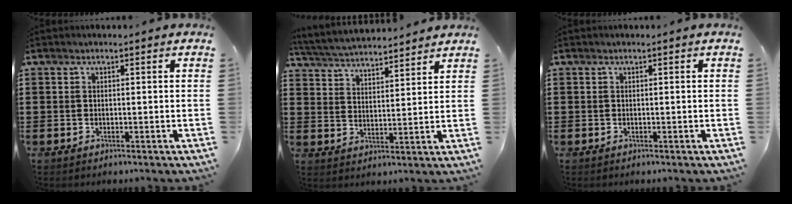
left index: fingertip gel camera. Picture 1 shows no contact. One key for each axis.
{"total": 4.3, "fx": 4.3, "fy": 0.1, "fz": 0.5, "tx": -0.031, "ty": -0.025, "tz": 0.073}
{"total": 0.0}